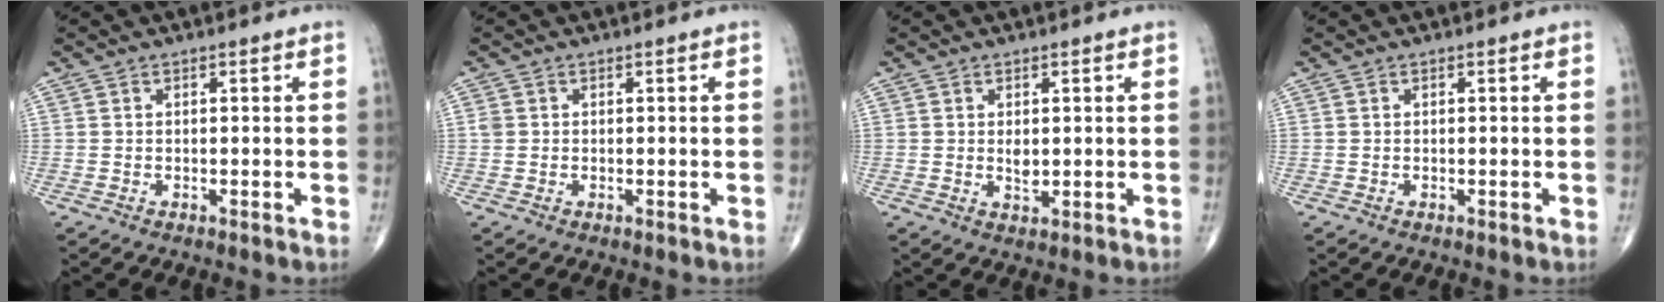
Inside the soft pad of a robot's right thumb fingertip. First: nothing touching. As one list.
[{"total": 1.1, "force": [0.1, 1.0, 0.4], "torque": [-0.004, 0.002, 0.003]}, {"total": 2.4, "force": [0.3, 1.4, 1.9], "torque": [-0.027, -0.006, 0.009]}, {"total": 0.0}]